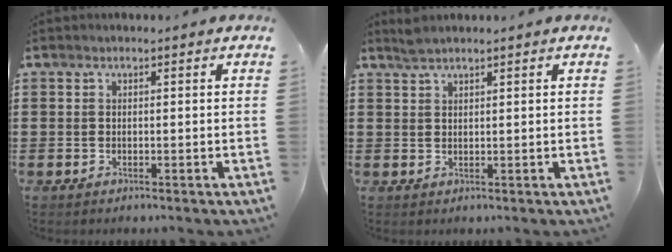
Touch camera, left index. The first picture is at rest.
{"total": 1.5, "force": [1.4, 0.3, 0.5], "torque": [-0.013, 0.000, 0.026]}